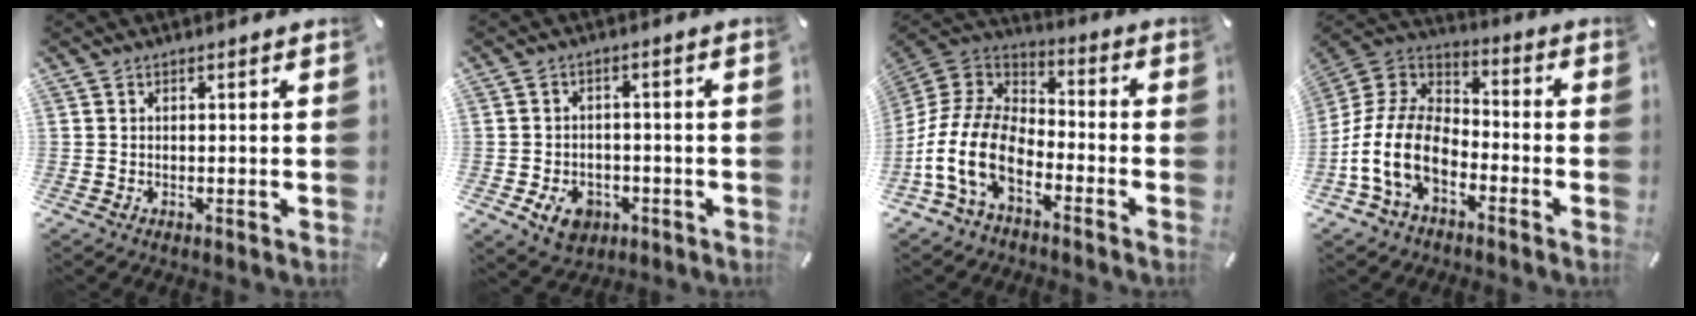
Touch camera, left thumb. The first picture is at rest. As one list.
[{"total": 6.8, "force": [-2.9, 5.1, 3.4], "torque": [-0.061, 0.013, -0.052]}, {"total": 16.6, "force": [-8.7, 9.3, 10.6], "torque": [-0.237, 0.022, -0.158]}, {"total": 15.2, "force": [-7.3, 9.3, 9.7], "torque": [-0.214, 0.022, -0.134]}]